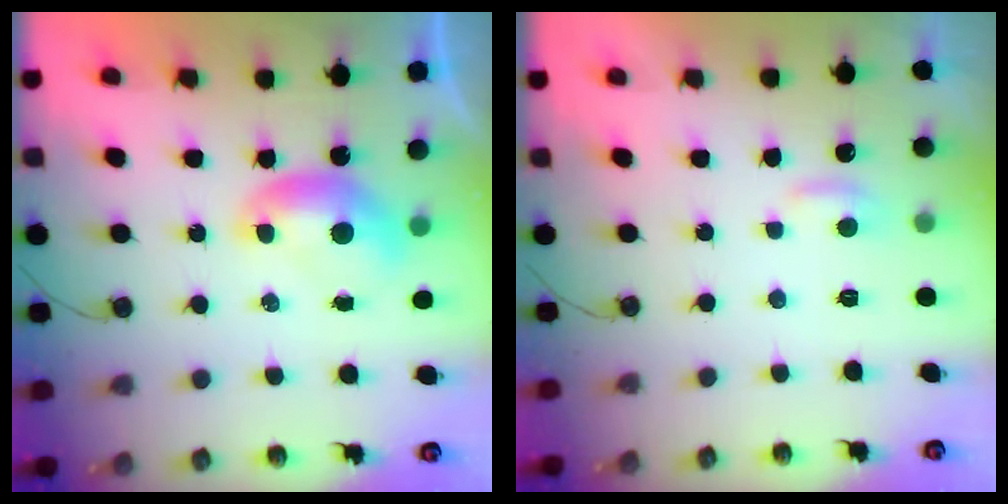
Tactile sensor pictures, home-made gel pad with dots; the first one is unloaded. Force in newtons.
{"total": 2.2, "press": 2.2, "slide": 0.3}